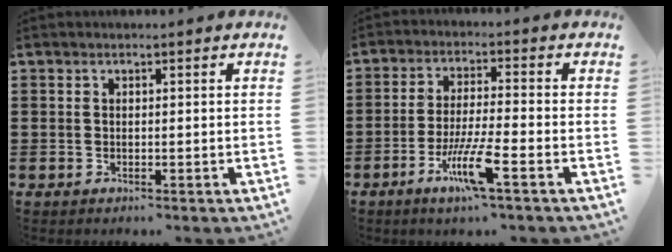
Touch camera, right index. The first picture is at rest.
{"total": 7.7, "force": [-4.0, 0.7, 6.5], "torque": [-0.130, -0.010, -0.074]}